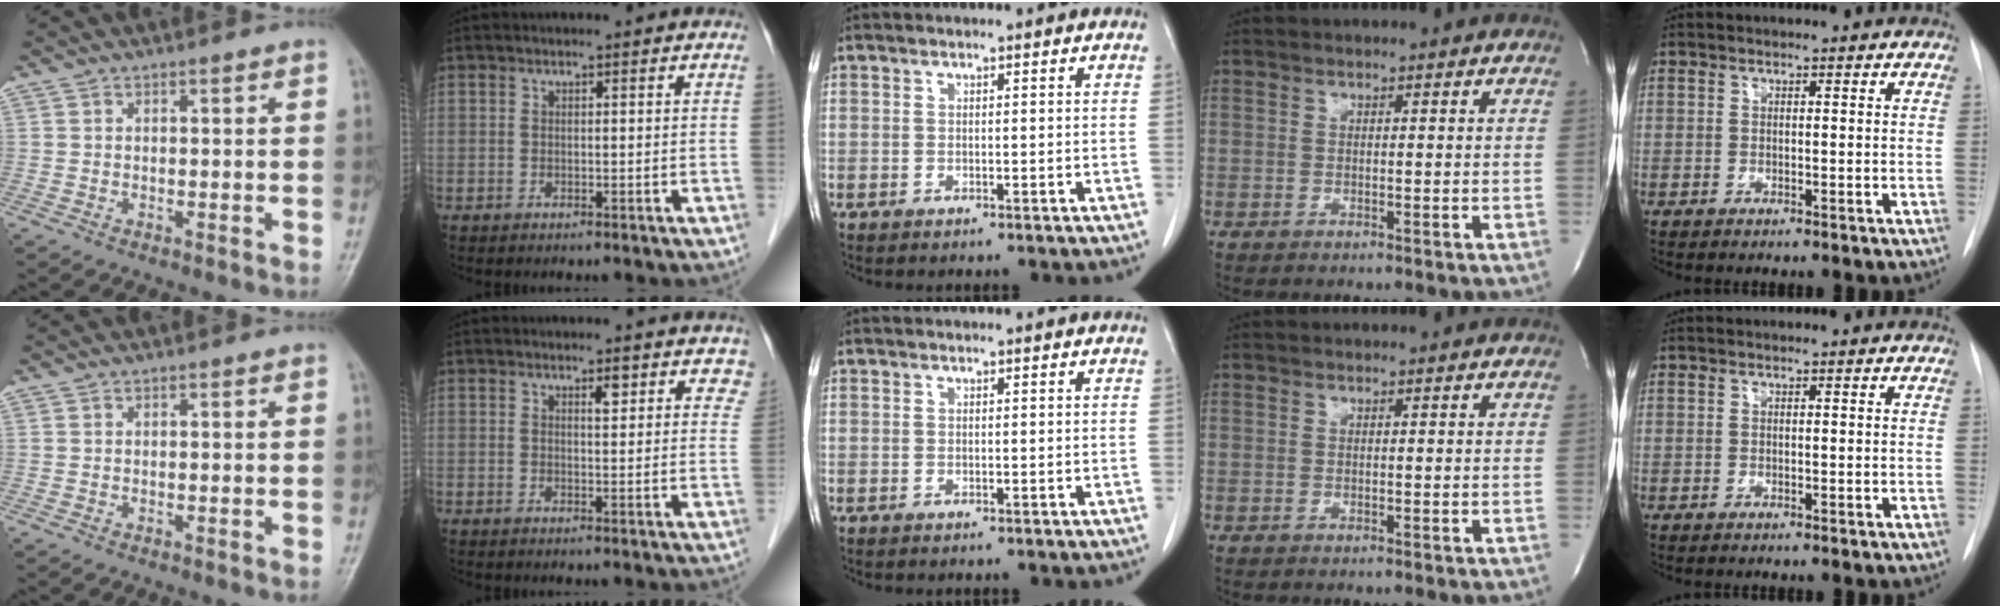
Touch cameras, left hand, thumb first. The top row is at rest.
{"index": {"total": 3.8, "force": [2.7, 1.5, 2.2], "torque": [-0.006, -0.009, 0.024]}}